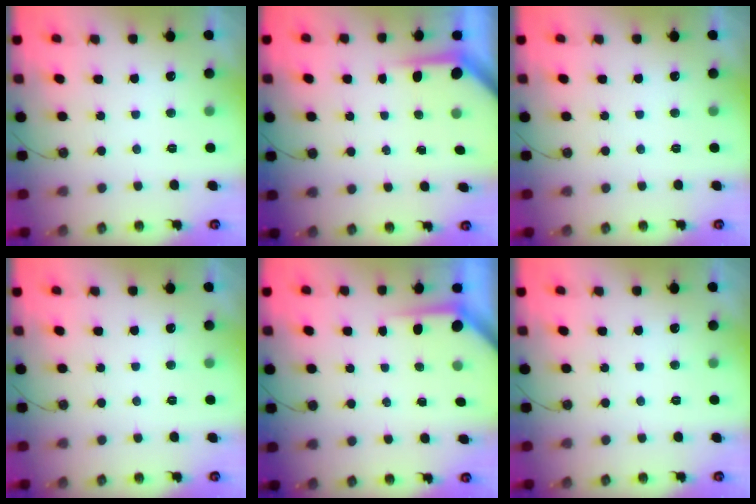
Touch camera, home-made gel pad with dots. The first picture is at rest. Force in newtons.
{"total": 3.8, "press": 3.7, "slide": 0.3}
{"total": 0.0}
{"total": 0.0}
{"total": 3.5, "press": 3.5, "slide": 0.3}
{"total": 0.0}